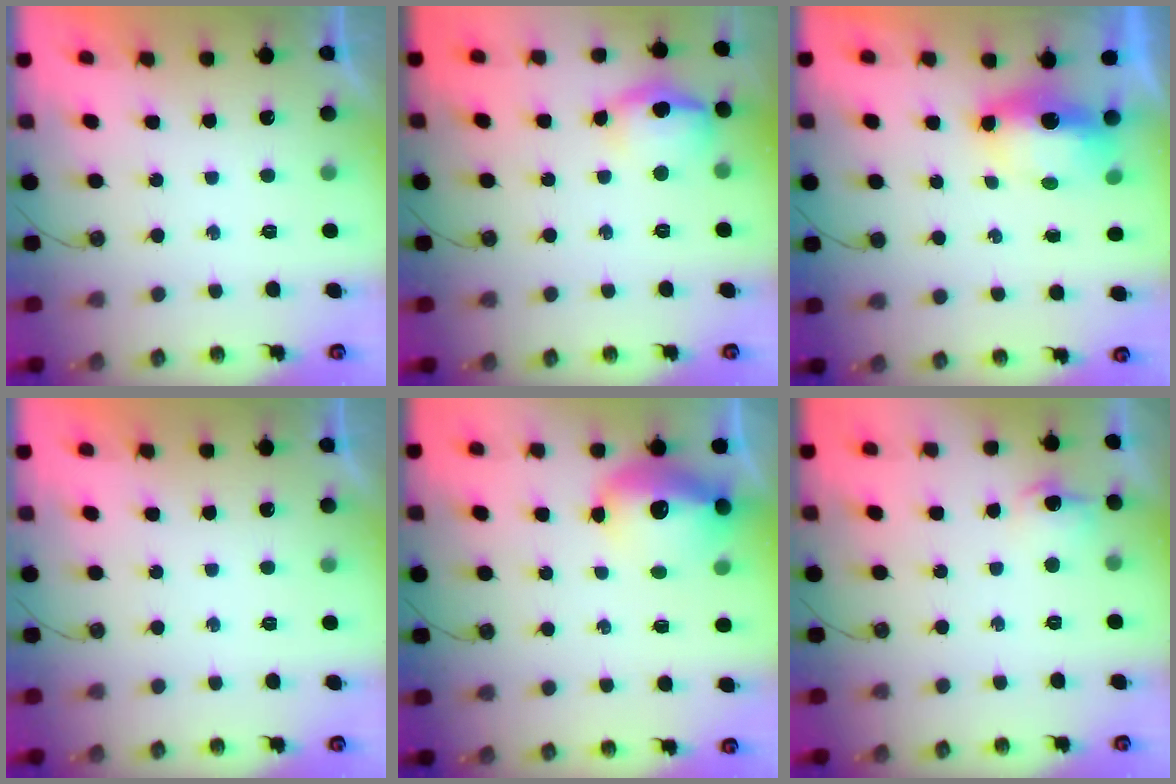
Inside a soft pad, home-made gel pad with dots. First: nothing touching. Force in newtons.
{"total": 11.9, "press": 11.7, "slide": 2.2}
{"total": 6.6, "press": 6.6, "slide": 0.6}
{"total": 0.0}
{"total": 13.4, "press": 13.3, "slide": 1.2}
{"total": 7.3, "press": 7.2, "slide": 0.8}